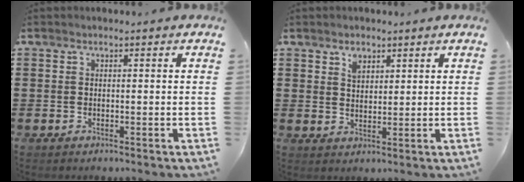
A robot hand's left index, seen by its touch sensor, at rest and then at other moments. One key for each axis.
{"total": 2.9, "fx": 2.1, "fy": 1.8, "fz": 0.8, "tx": -0.013, "ty": -0.002, "tz": 0.038}